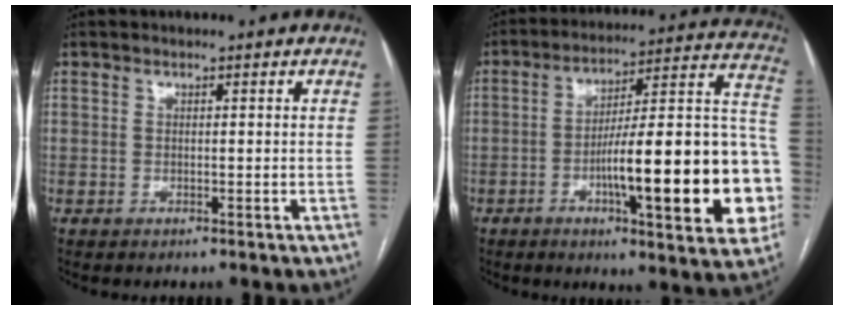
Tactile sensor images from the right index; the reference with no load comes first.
{"total": 25.1, "force": [-5.8, 3.8, 24.1], "torque": [-0.272, 0.021, -0.077]}